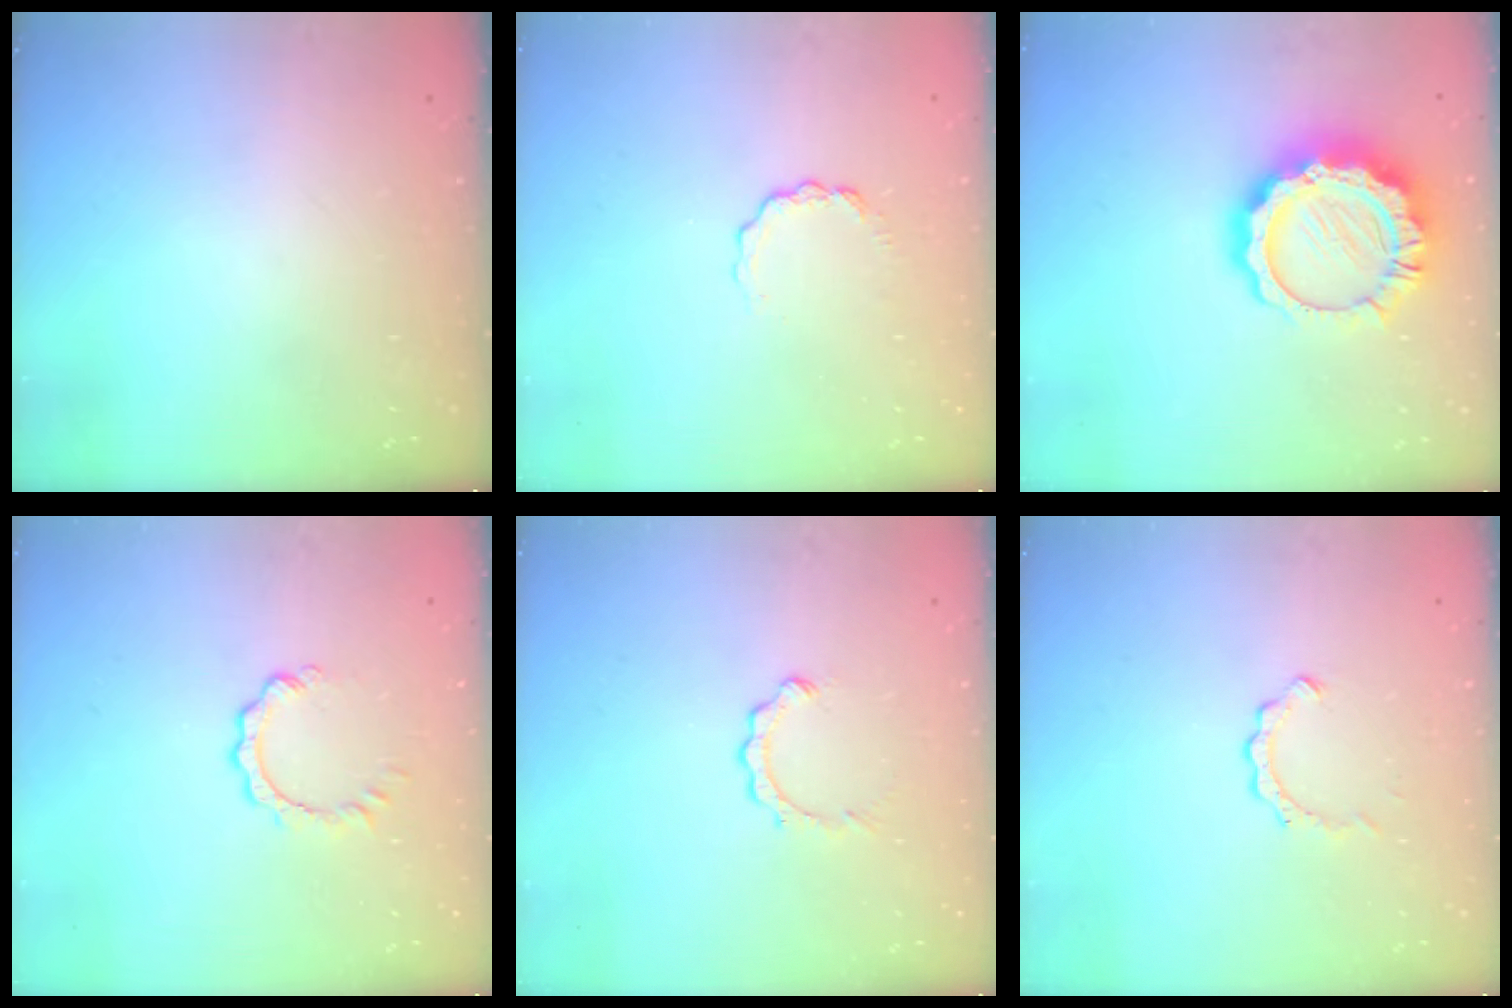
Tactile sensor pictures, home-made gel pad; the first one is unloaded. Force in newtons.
{"total": 3.9, "press": 3.9, "slide": 0.5}
{"total": 14.8, "press": 14.7, "slide": 1.2}
{"total": 3.1, "press": 3.0, "slide": 0.4}
{"total": 2.9, "press": 2.9, "slide": 0.4}
{"total": 2.0, "press": 2.0, "slide": 0.2}